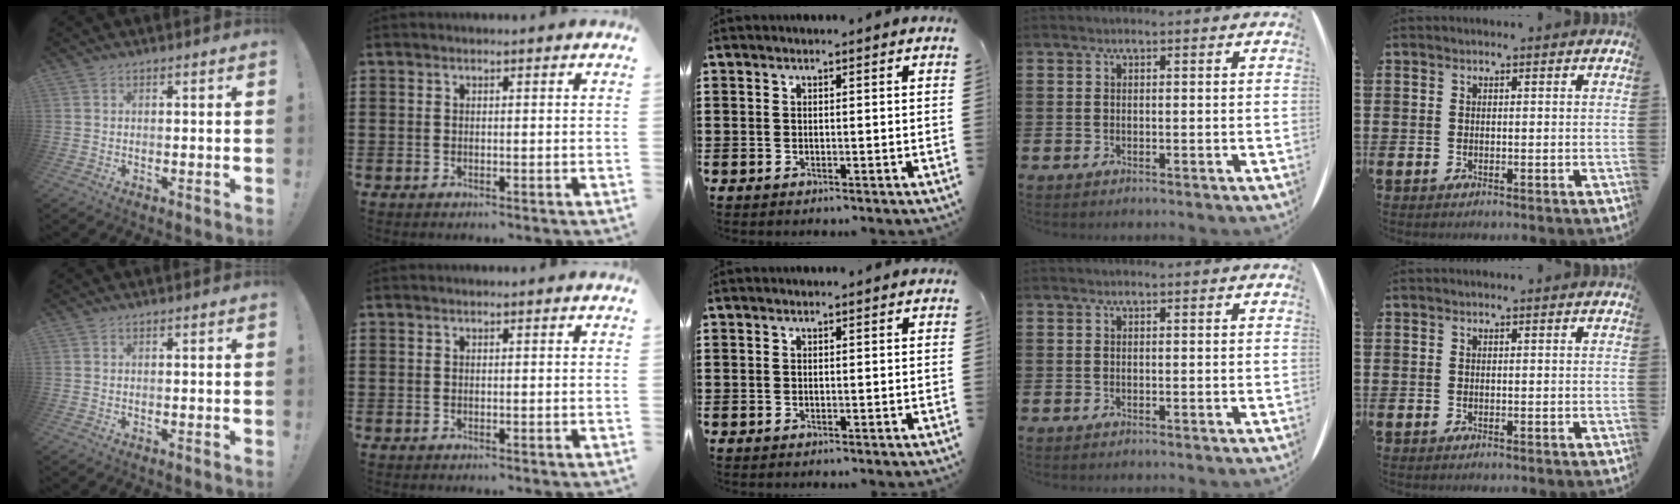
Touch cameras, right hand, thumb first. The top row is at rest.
{}